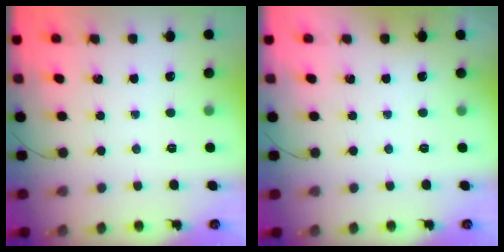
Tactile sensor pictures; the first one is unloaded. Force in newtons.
{"total": 1.9, "press": 1.9, "slide": 0.3}